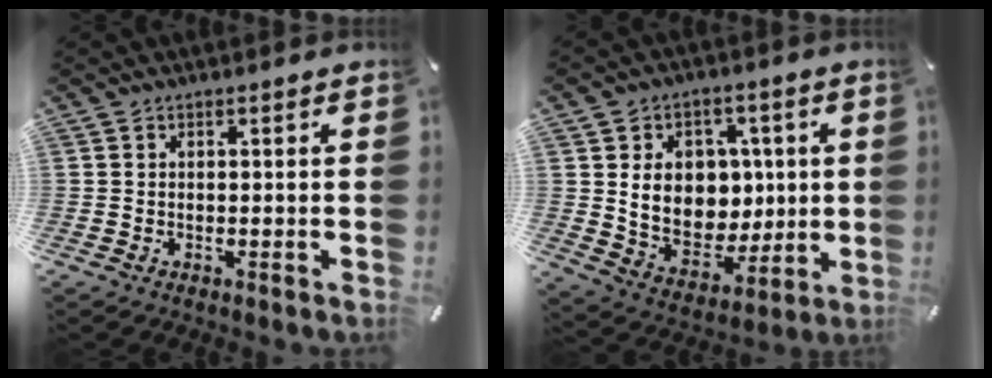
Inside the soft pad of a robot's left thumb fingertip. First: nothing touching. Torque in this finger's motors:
{"motor_torque": [1.45, 2.12, 0.33, -0.19, 0.28]}